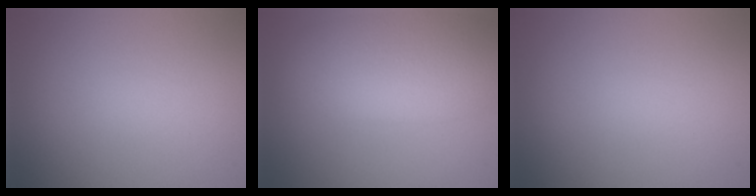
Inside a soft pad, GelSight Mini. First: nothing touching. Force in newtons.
{"total": 7.7, "press": 7.7, "slide": 0.6}
{"total": 0.0}